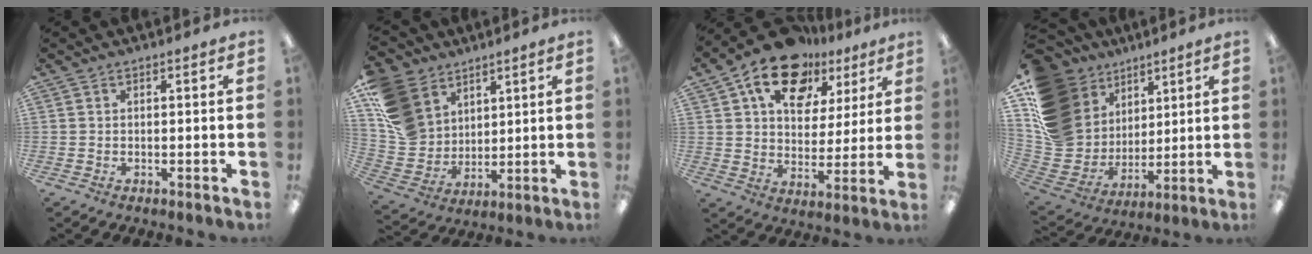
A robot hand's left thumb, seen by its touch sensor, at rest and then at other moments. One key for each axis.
{"total": 14.4, "fx": 7.4, "fy": 11.0, "fz": 5.5, "tx": -0.139, "ty": -0.030, "tz": 0.151}
{"total": 17.2, "fx": 11.1, "fy": 10.3, "fz": 8.2, "tx": -0.139, "ty": -0.059, "tz": 0.198}
{"total": 19.0, "fx": 7.6, "fy": 15.6, "fz": 7.8, "tx": -0.156, "ty": -0.043, "tz": 0.171}